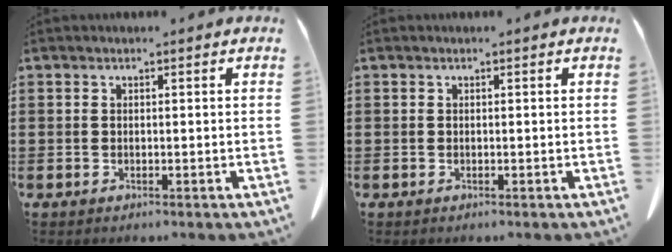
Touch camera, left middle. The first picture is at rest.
{"total": 0.0}